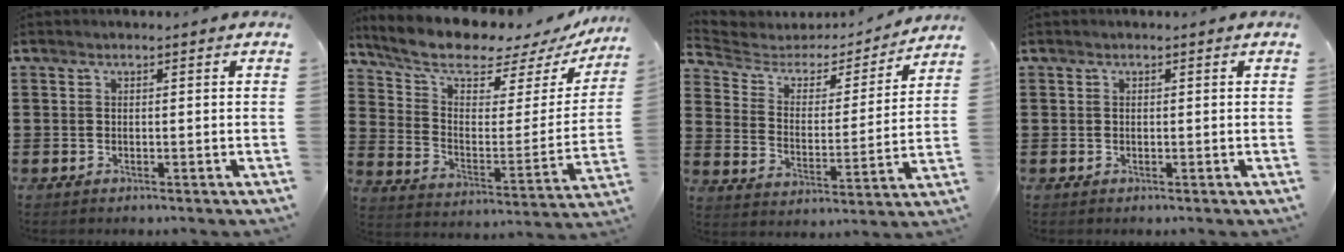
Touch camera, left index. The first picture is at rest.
{"total": 8.5, "force": [7.3, 2.4, 3.6], "torque": [-0.100, -0.050, 0.125]}
{"total": 3.8, "force": [3.1, 2.0, 1.0], "torque": [-0.047, -0.023, 0.043]}
{"total": 0.0}